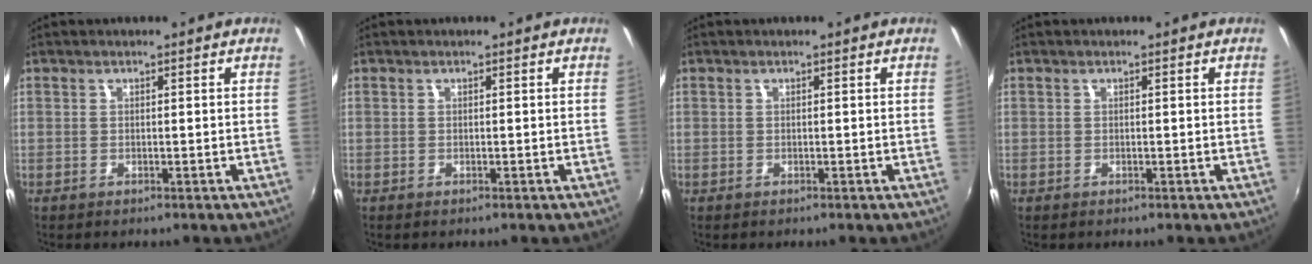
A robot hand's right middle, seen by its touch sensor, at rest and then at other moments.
{"total": 0.0}
{"total": 0.0}
{"total": 0.0}